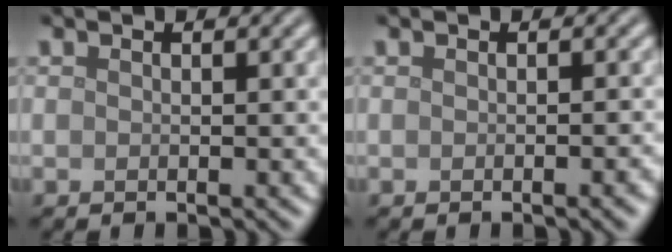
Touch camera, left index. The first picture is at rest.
{"total": 1.2, "force": [-0.5, 0.2, 1.1], "torque": [-0.010, -0.001, -0.006]}